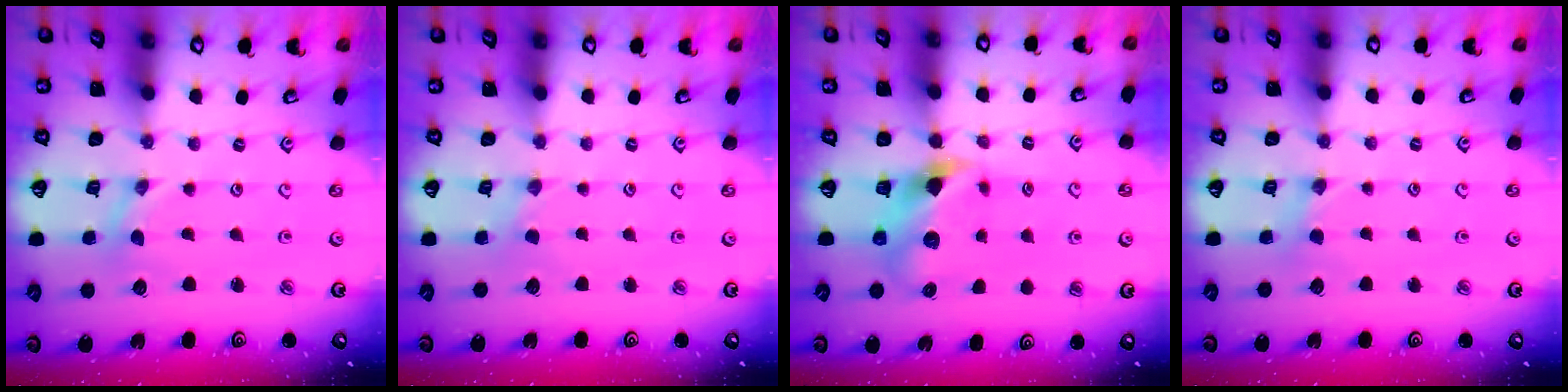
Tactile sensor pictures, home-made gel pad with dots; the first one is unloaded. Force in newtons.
{"total": 0.0}
{"total": 6.9, "press": 6.8, "slide": 1.1}
{"total": 2.1, "press": 2.1, "slide": 0.4}